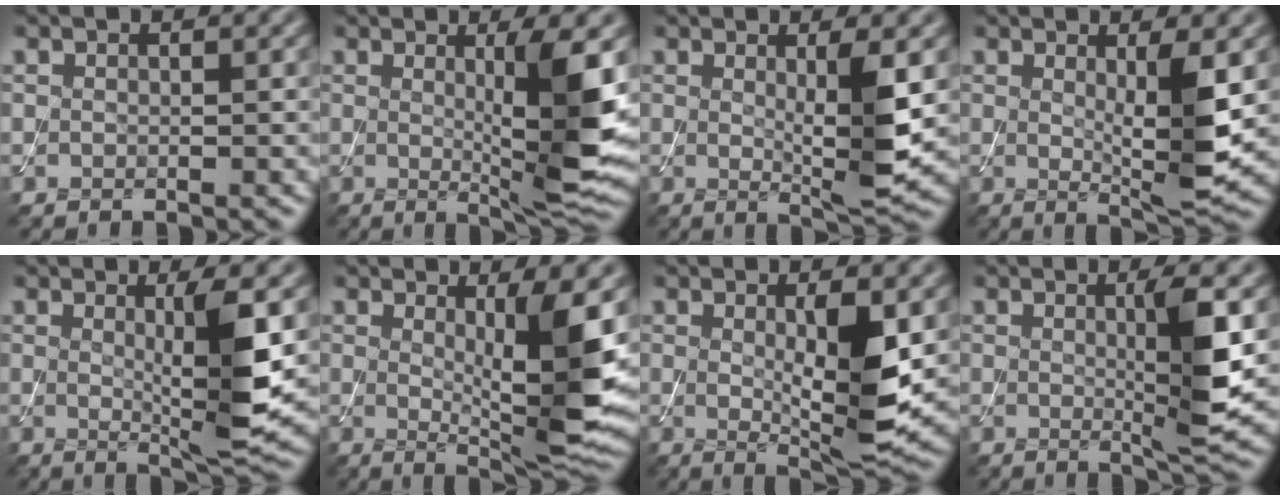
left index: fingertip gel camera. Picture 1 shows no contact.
{"total": 7.8, "force": [0.7, 1.3, 7.7], "torque": [-0.110, -0.017, 0.017]}
{"total": 4.9, "force": [0.5, 0.8, 4.8], "torque": [-0.077, -0.013, 0.012]}
{"total": 5.3, "force": [0.6, 1.0, 5.2], "torque": [-0.082, -0.016, 0.014]}
{"total": 6.1, "force": [0.6, 0.9, 6.0], "torque": [-0.096, -0.013, 0.017]}
{"total": 8.2, "force": [1.0, 1.6, 8.0], "torque": [-0.118, -0.024, 0.024]}
{"total": 6.6, "force": [0.4, 1.4, 6.4], "torque": [-0.106, -0.016, 0.014]}
{"total": 5.2, "force": [0.4, 0.6, 5.2], "torque": [-0.083, -0.008, 0.012]}